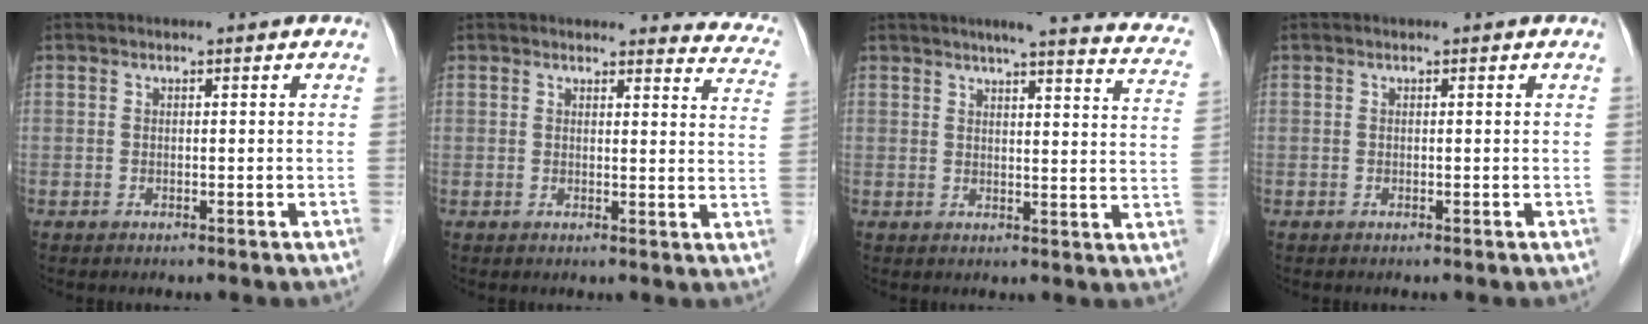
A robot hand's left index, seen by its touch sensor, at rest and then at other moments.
{"total": 9.9, "force": [9.7, 1.9, 0.7], "torque": [0.034, -0.058, 0.064]}
{"total": 17.5, "force": [14.9, 1.9, 9.0], "torque": [-0.102, -0.014, 0.156]}
{"total": 0.0}